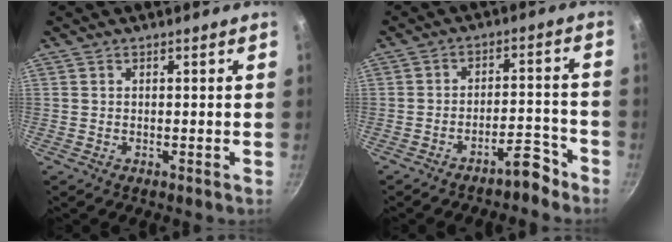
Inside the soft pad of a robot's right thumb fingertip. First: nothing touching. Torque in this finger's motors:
{"motor_torque": [0.31, 0.10, -0.06, 0.00, -0.01]}